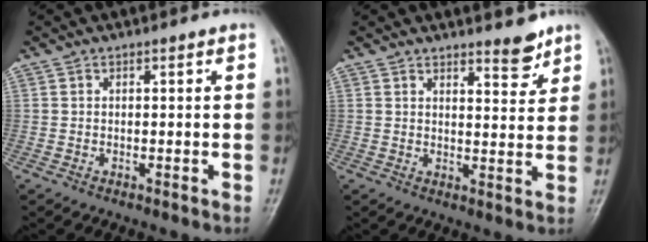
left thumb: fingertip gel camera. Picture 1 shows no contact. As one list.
[{"total": 4.3, "force": [3.5, 1.3, 2.1], "torque": [-0.014, -0.030, 0.050]}]